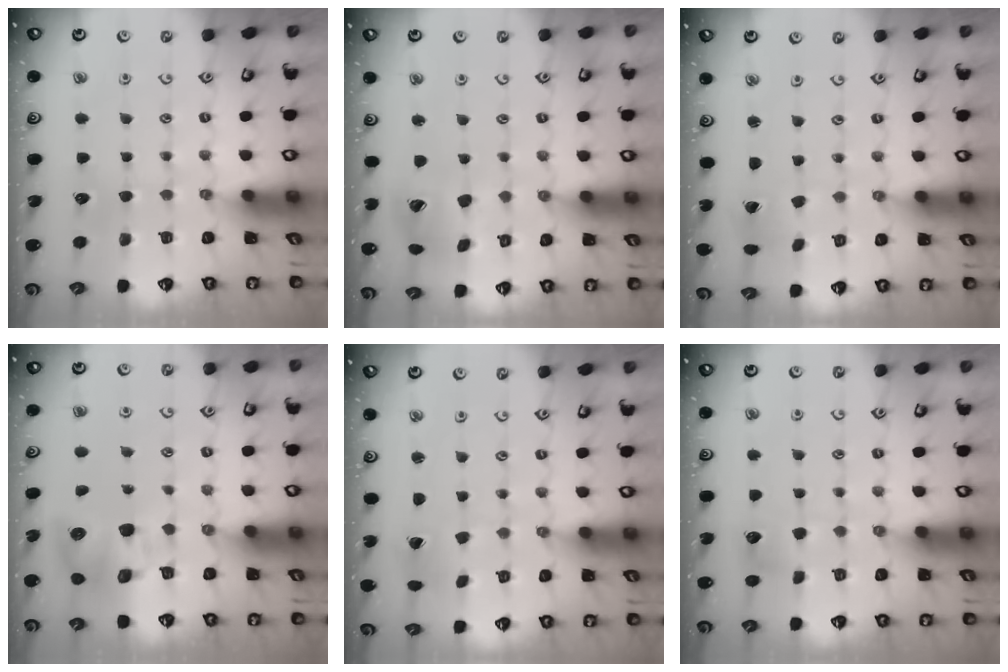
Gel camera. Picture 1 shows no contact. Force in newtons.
{"total": 11.8, "press": 11.7, "slide": 1.5}
{"total": 0.6, "press": 0.6, "slide": 0.0}
{"total": 8.9, "press": 8.9, "slide": 1.3}
{"total": 2.1, "press": 2.1, "slide": 0.3}
{"total": 5.1, "press": 5.1, "slide": 0.6}